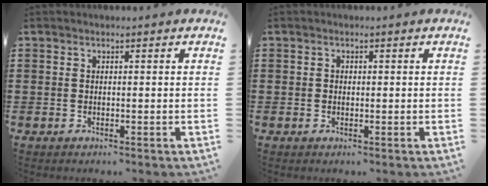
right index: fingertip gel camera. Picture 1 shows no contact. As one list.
[{"total": 0.6, "force": [-0.2, 0.5, 0.2], "torque": [-0.005, 0.003, -0.006]}]